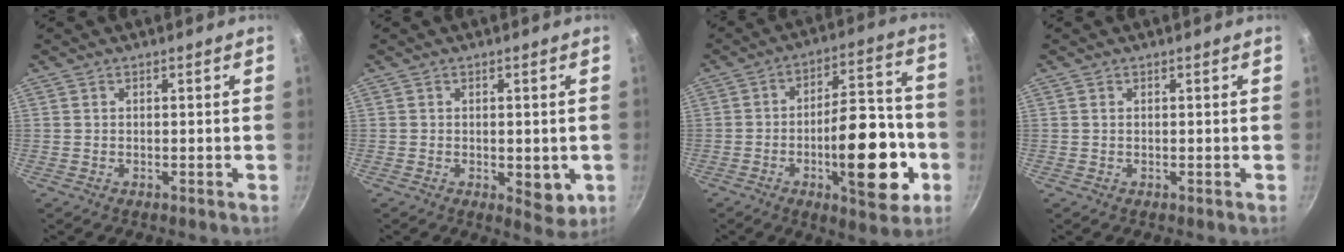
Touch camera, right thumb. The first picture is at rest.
{"total": 5.8, "force": [-1.0, 3.1, 4.9], "torque": [-0.053, -0.009, -0.008]}
{"total": 19.7, "force": [-6.0, 7.9, 17.0], "torque": [-0.211, 0.042, -0.084]}
{"total": 0.0}